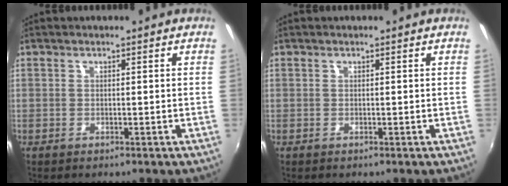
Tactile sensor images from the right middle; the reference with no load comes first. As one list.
[{"total": 0.0}]